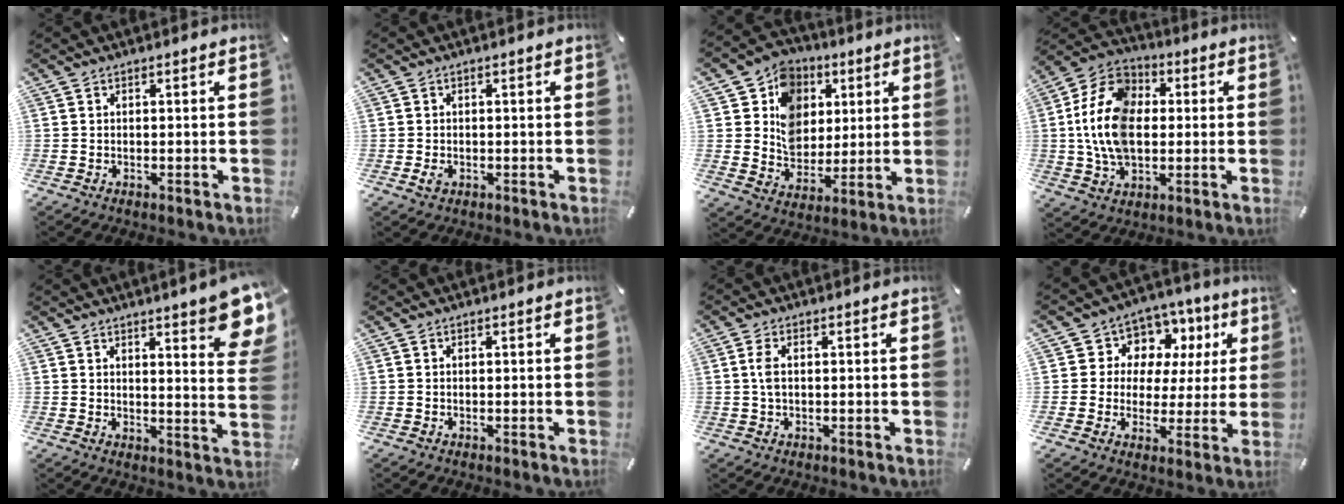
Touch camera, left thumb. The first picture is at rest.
{"total": 1.8, "force": [-0.4, 1.2, 1.2], "torque": [-0.028, -0.001, -0.009]}
{"total": 12.3, "force": [2.8, 11.3, 4.0], "torque": [-0.071, -0.011, 0.058]}
{"total": 16.3, "force": [0.3, 12.0, 10.9], "torque": [-0.247, 0.015, 0.004]}
{"total": 9.5, "force": [6.4, 1.9, 6.8], "torque": [-0.086, -0.051, 0.108]}
{"total": 0.0}
{"total": 3.1, "force": [0.4, 1.4, 2.7], "torque": [-0.063, 0.003, 0.003]}
{"total": 8.7, "force": [2.9, 8.0, 1.7], "torque": [-0.032, -0.029, 0.054]}